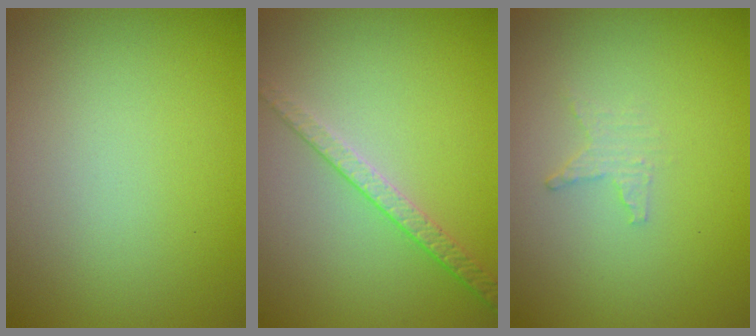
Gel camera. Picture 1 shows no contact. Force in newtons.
{"total": 2.1, "press": 1.6, "slide": 1.4}
{"total": 1.2, "press": 1.2, "slide": 0.4}